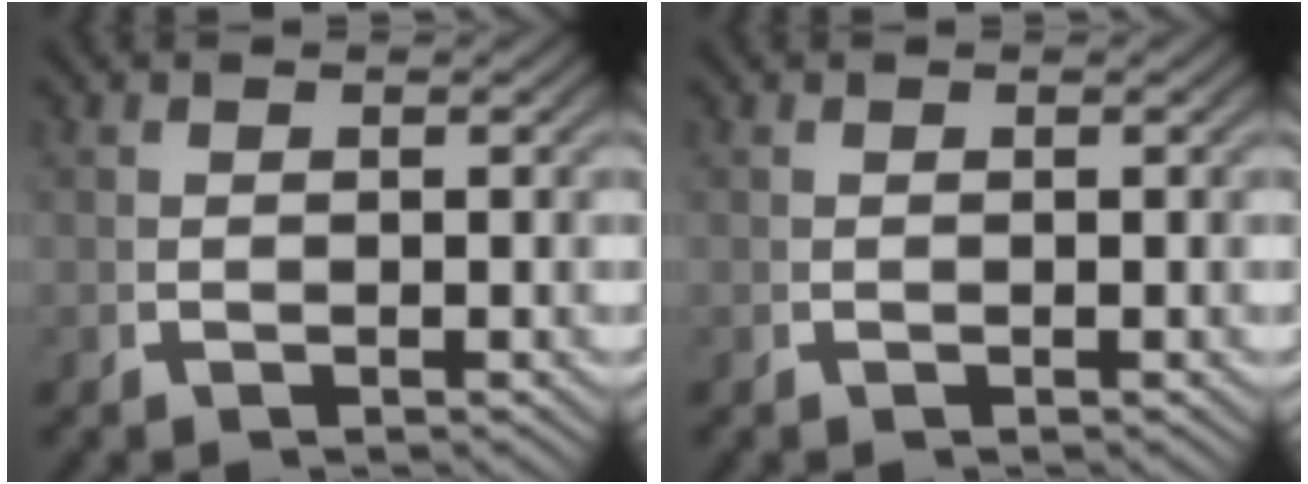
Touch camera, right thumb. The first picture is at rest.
{"total": 0.0}